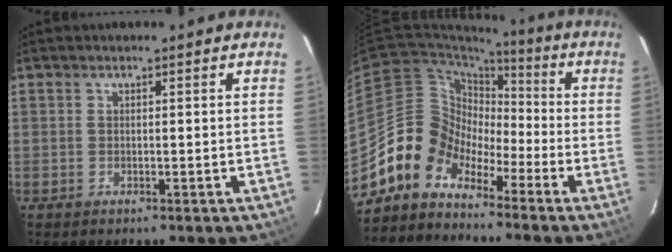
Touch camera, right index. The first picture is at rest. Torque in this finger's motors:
{"motor_torque": [0.81, -0.72, -0.32, -0.21]}